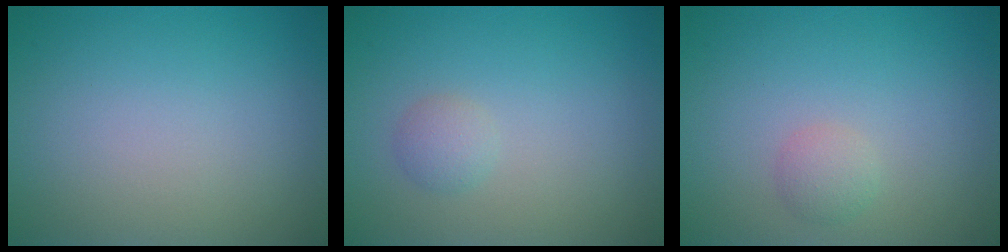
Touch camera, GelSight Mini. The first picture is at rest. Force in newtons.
{"total": 1.3, "press": 1.3, "slide": 0.1}
{"total": 1.3, "press": 1.3, "slide": 0.1}